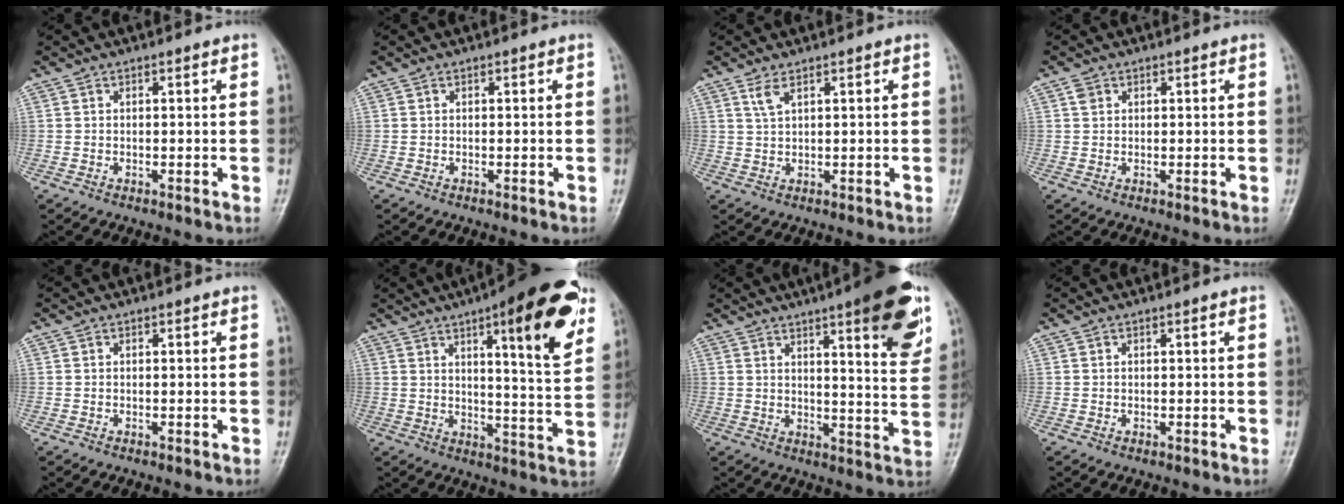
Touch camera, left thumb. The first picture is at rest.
{"total": 0.0}
{"total": 2.2, "force": [1.4, 0.5, 1.6], "torque": [-0.038, -0.002, 0.035]}
{"total": 1.4, "force": [0.6, 1.2, 0.5], "torque": [-0.003, 0.001, 0.009]}
{"total": 0.0}
{"total": 19.3, "force": [9.8, 4.6, 16.0], "torque": [-0.185, -0.037, 0.129]}
{"total": 15.7, "force": [8.5, 3.1, 12.8], "torque": [-0.144, -0.041, 0.112]}
{"total": 0.5, "force": [0.1, 0.3, 0.4], "torque": [-0.001, 0.001, 0.002]}